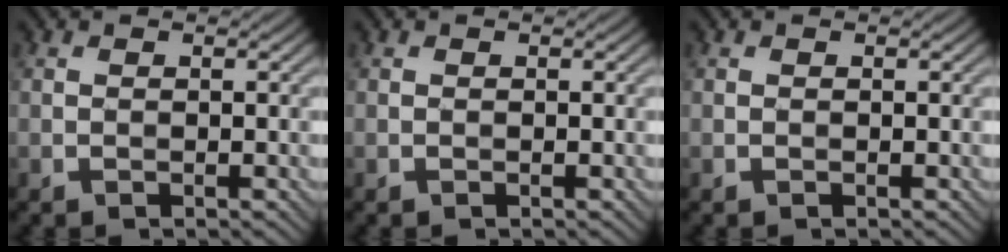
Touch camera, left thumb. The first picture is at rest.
{"total": 0.0}
{"total": 0.0}